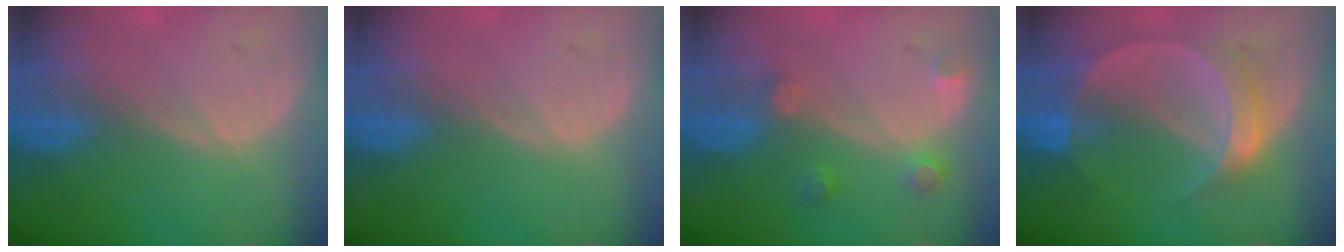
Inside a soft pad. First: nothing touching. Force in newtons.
{"total": 0.0}
{"total": 2.6, "press": 2.5, "slide": 0.5}
{"total": 5.7, "press": 5.2, "slide": 2.3}